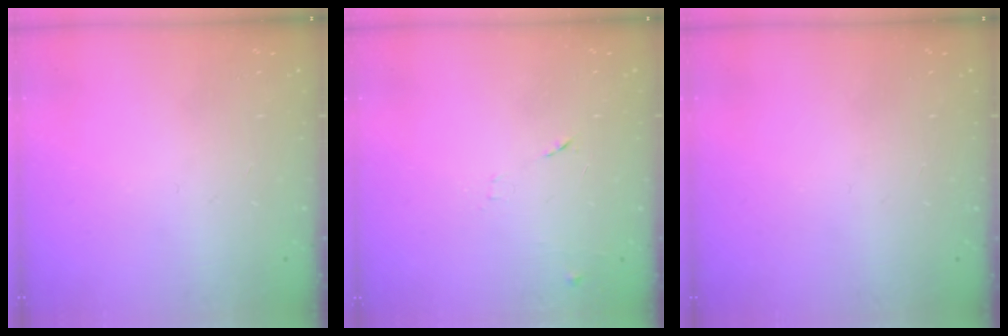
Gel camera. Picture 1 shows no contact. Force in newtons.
{"total": 9.2, "press": 9.1, "slide": 0.7}
{"total": 0.0}